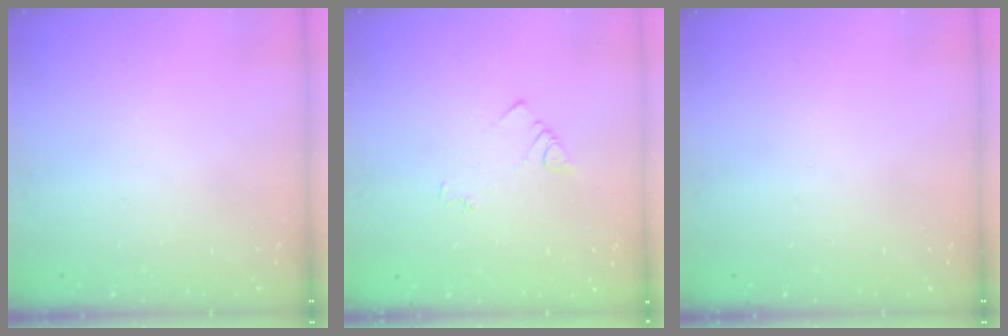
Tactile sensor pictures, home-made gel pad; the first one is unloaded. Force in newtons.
{"total": 2.9, "press": 2.9, "slide": 0.3}
{"total": 0.0}